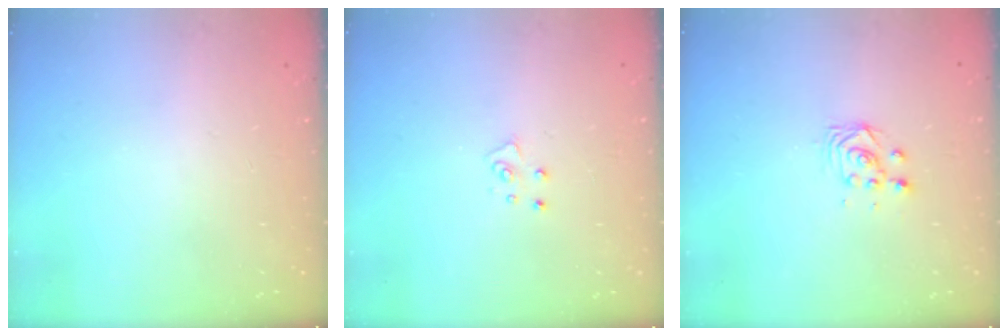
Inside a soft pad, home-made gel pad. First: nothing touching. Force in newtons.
{"total": 4.0, "press": 4.0, "slide": 0.3}
{"total": 2.9, "press": 2.9, "slide": 0.4}